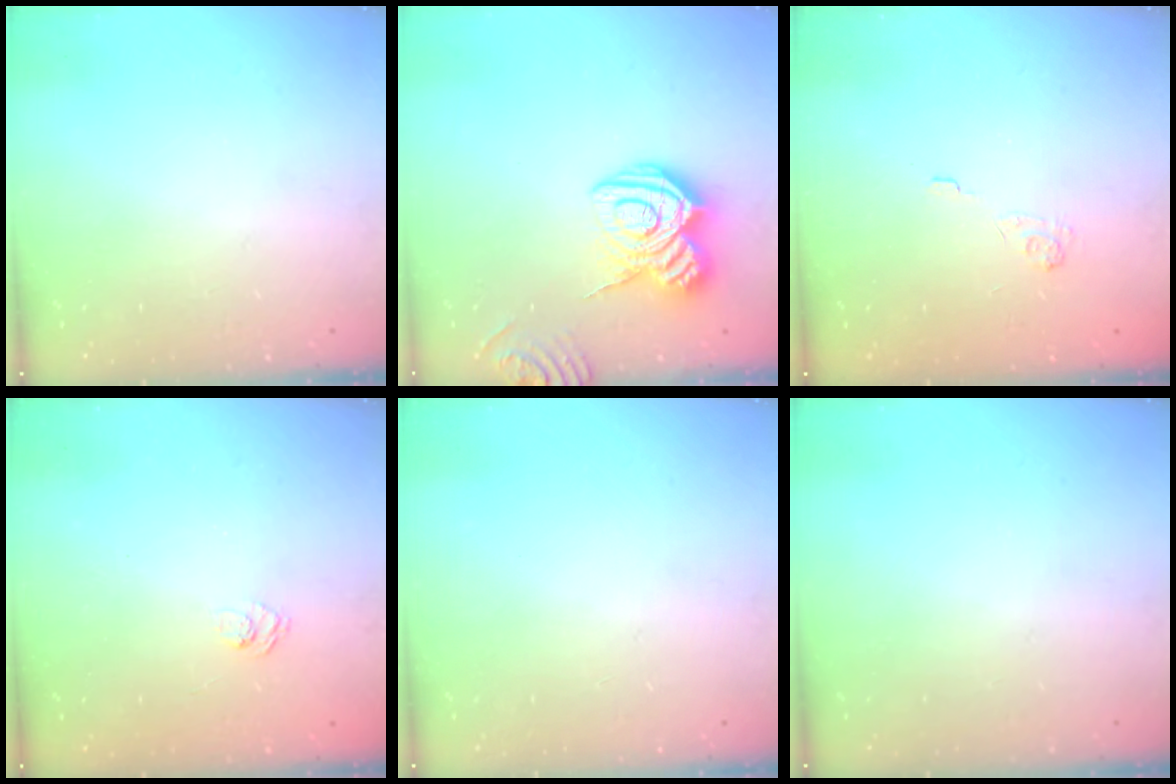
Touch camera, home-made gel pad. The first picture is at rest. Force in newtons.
{"total": 14.7, "press": 14.6, "slide": 1.0}
{"total": 2.1, "press": 1.5, "slide": 1.4}
{"total": 2.4, "press": 2.0, "slide": 1.3}
{"total": 0.0}
{"total": 0.0}